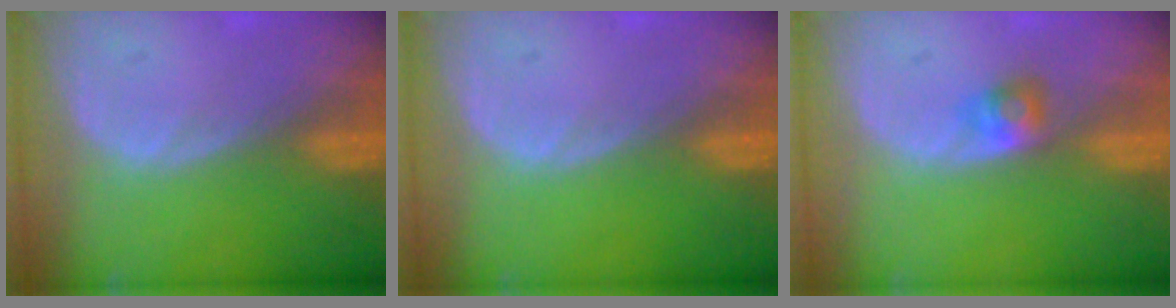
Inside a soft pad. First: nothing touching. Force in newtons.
{"total": 0.0}
{"total": 2.6, "press": 2.4, "slide": 1.0}